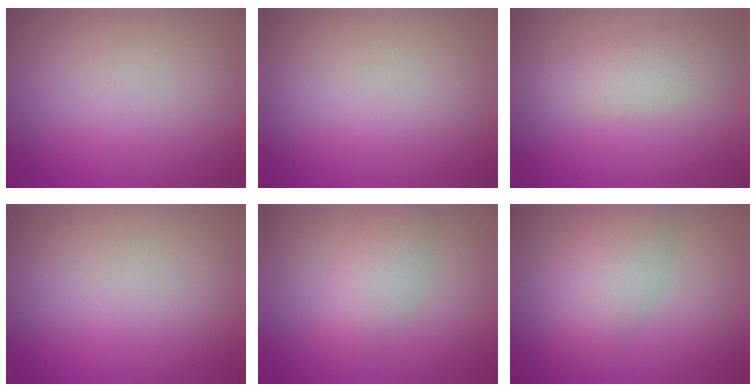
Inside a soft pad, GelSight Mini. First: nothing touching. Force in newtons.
{"total": 0.0}
{"total": 2.9, "press": 2.9, "slide": 0.1}
{"total": 0.0}
{"total": 3.4, "press": 3.3, "slide": 0.1}
{"total": 5.1, "press": 5.1, "slide": 0.2}